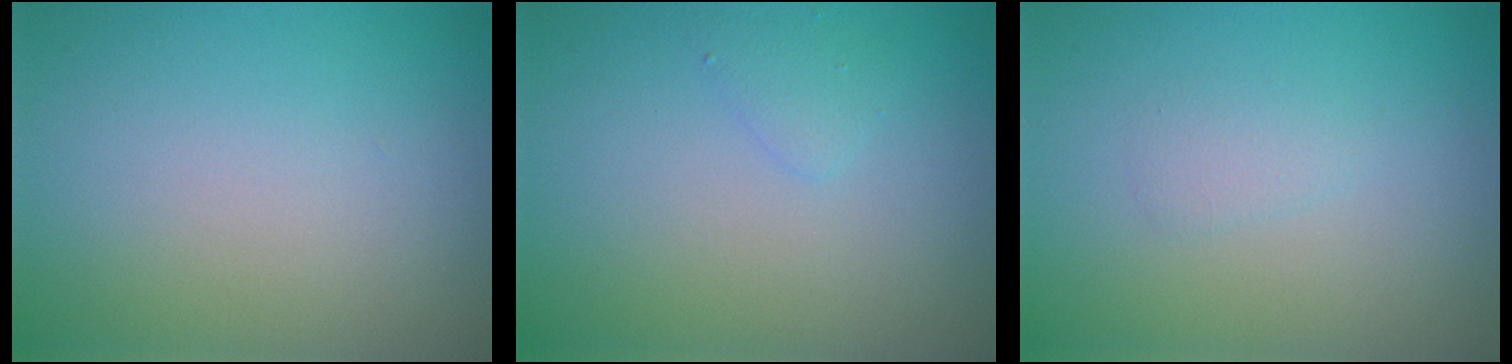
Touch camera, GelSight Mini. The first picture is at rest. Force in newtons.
{"total": 1.0, "press": 1.0, "slide": 0.1}
{"total": 1.0, "press": 1.0, "slide": 0.1}